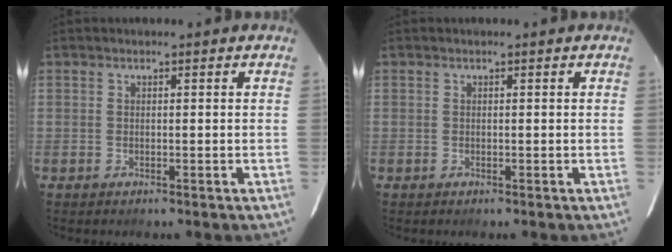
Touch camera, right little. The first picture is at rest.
{"total": 0.0}